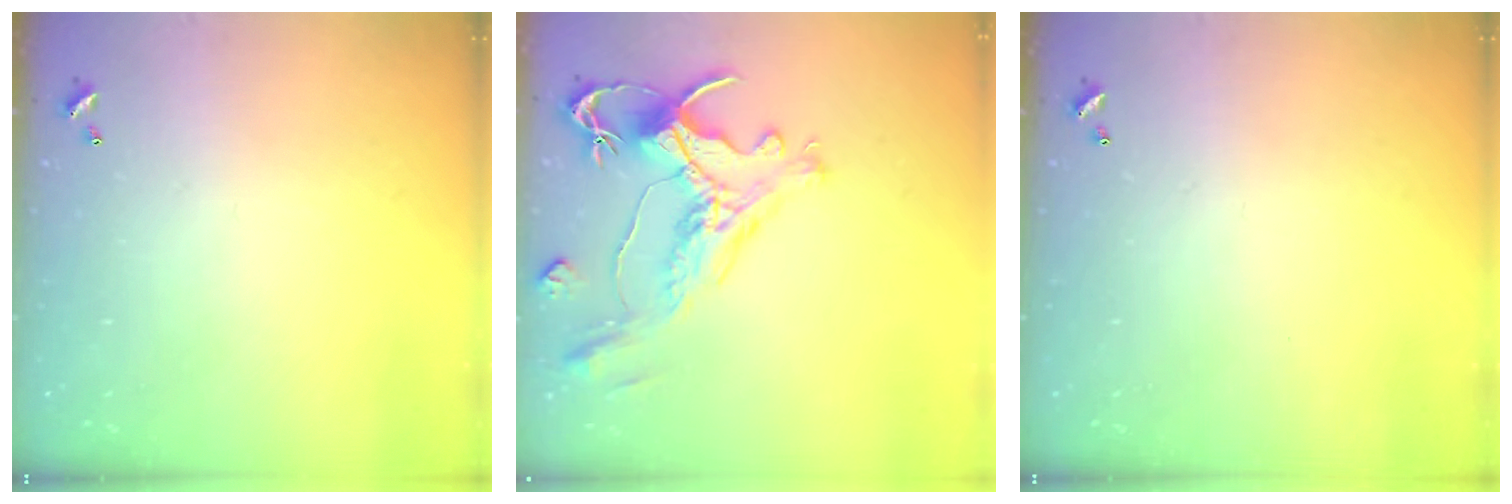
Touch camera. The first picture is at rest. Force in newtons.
{"total": 1.8, "press": 1.2, "slide": 1.3}
{"total": 0.0}